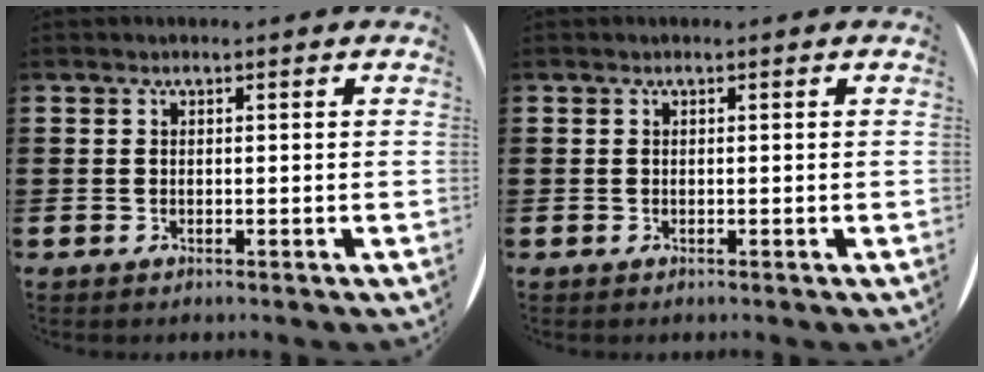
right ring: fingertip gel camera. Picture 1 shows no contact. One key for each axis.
{"total": 0.0}